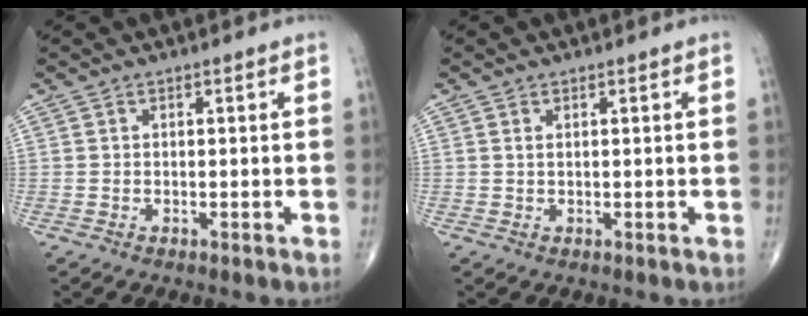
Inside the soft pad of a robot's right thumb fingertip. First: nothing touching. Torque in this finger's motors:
{"motor_torque": [-0.09, 0.09, -0.16, -0.11, -0.02]}